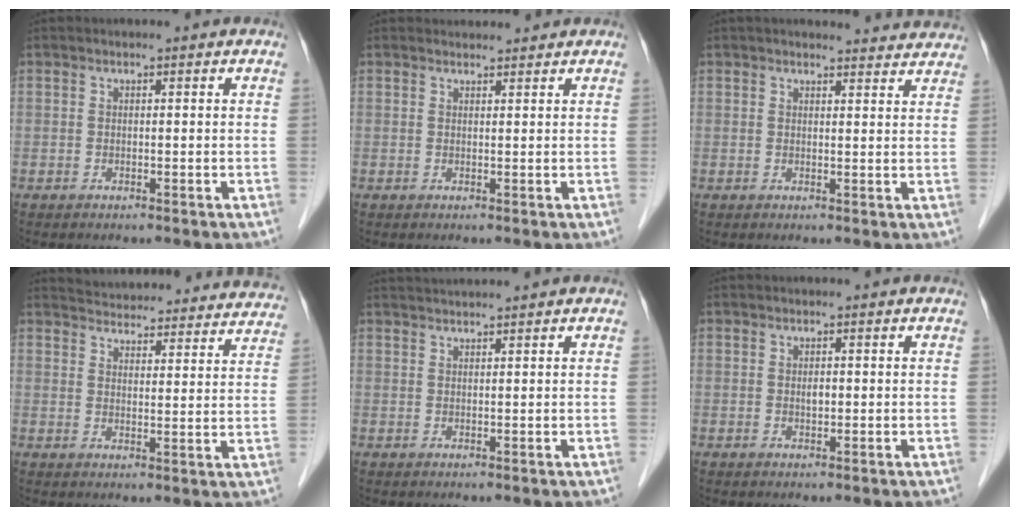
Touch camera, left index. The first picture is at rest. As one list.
[{"total": 1.7, "force": [1.7, 0.3, -0.1], "torque": [-0.010, 0.009, 0.027]}, {"total": 9.8, "force": [9.4, 1.6, 1.9], "torque": [-0.002, 0.006, 0.090]}, {"total": 25.7, "force": [24.5, 4.8, 5.8], "torque": [-0.087, -0.037, 0.291]}, {"total": 3.4, "force": [3.1, -0.8, 0.9], "torque": [-0.010, 0.020, 0.056]}, {"total": 0.8, "force": [0.0, 0.4, 0.6], "torque": [-0.012, -0.003, -0.002]}]